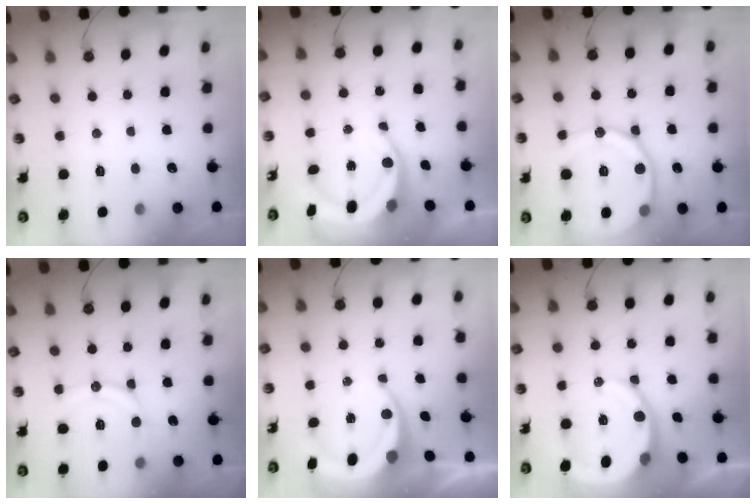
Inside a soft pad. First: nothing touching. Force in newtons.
{"total": 8.8, "press": 8.6, "slide": 1.6}
{"total": 17.7, "press": 17.6, "slide": 1.9}
{"total": 10.6, "press": 10.6, "slide": 0.3}
{"total": 6.7, "press": 6.6, "slide": 0.8}
{"total": 11.7, "press": 11.5, "slide": 1.6}